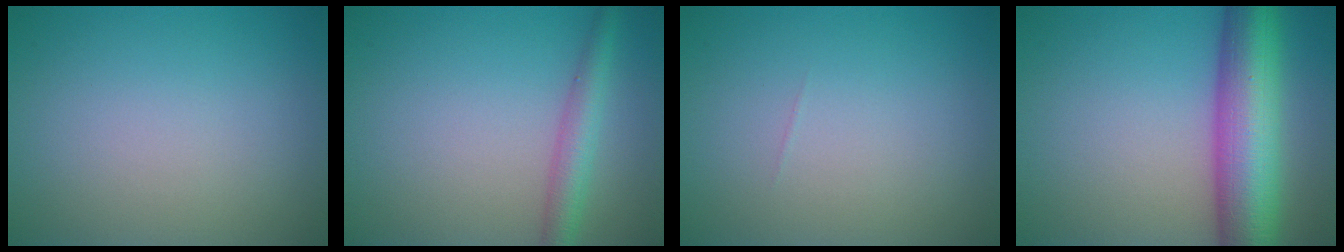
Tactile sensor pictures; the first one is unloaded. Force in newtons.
{"total": 3.0, "press": 3.0, "slide": 0.1}
{"total": 0.0}
{"total": 10.8, "press": 10.8, "slide": 0.4}